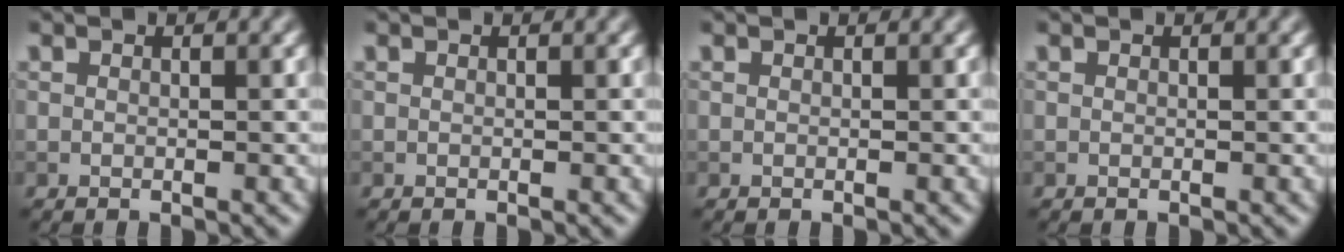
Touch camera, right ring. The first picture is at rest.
{"total": 0.0}
{"total": 0.0}
{"total": 0.0}